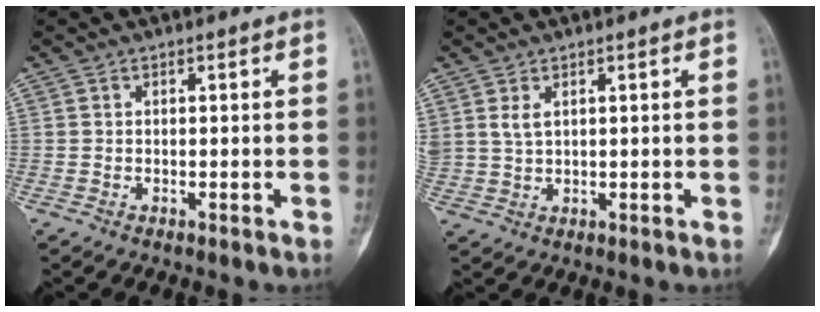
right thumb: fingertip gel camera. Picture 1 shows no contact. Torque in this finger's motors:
{"motor_torque": [-0.83, 0.93, 0.52, 0.09, 0.02]}